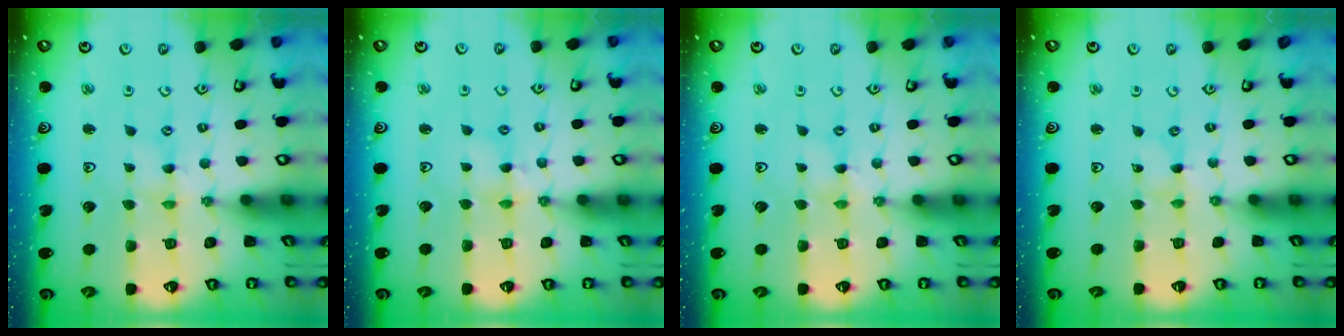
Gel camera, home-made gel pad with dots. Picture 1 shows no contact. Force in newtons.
{"total": 5.6, "press": 5.6, "slide": 0.4}
{"total": 0.6, "press": 0.6, "slide": 0.1}
{"total": 0.0}